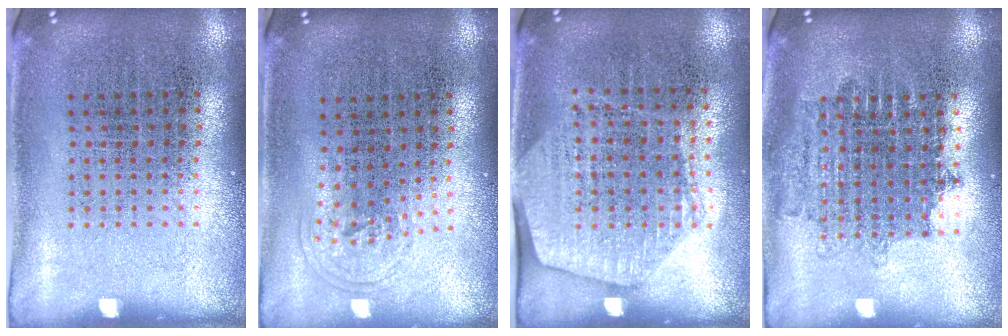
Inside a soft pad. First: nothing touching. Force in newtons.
{"total": 0.8, "press": 0.6, "slide": 0.6}
{"total": 1.6, "press": 1.4, "slide": 0.7}
{"total": 1.8, "press": 1.5, "slide": 1.0}